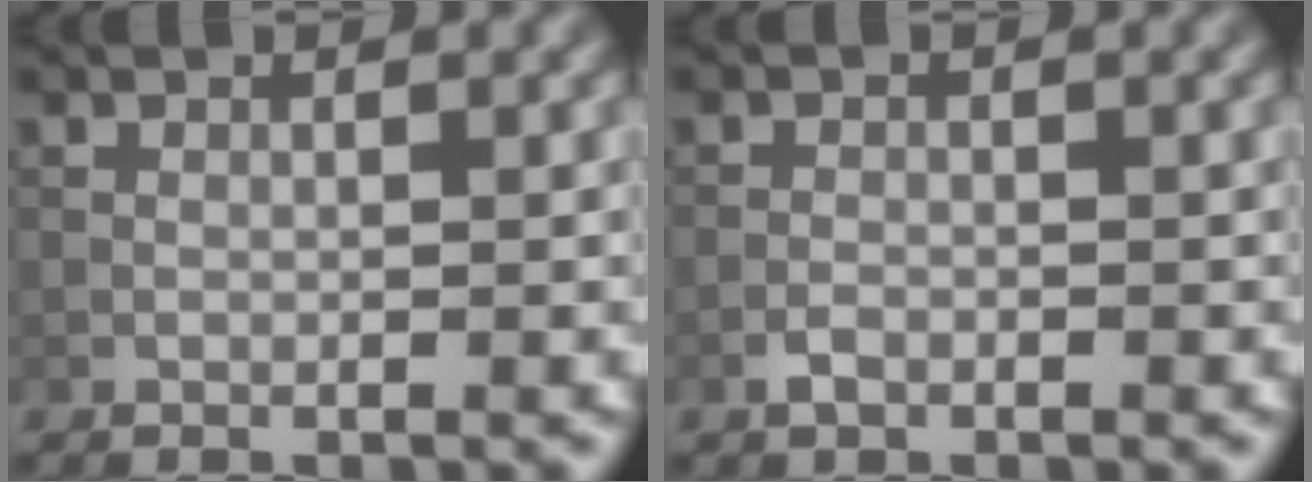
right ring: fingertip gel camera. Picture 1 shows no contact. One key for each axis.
{"total": 1.1, "fx": -0.6, "fy": 0.6, "fz": 0.6, "tx": -0.009, "ty": 0.001, "tz": -0.015}